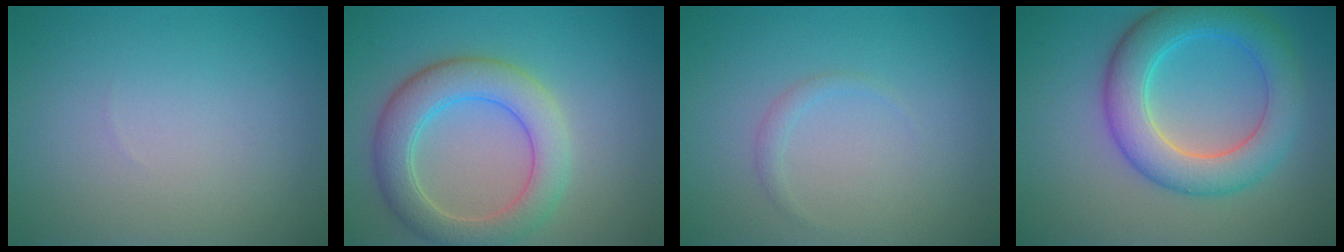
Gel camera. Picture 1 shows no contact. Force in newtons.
{"total": 5.8, "press": 5.7, "slide": 0.7}
{"total": 0.8, "press": 0.8, "slide": 0.1}
{"total": 6.7, "press": 6.7, "slide": 0.3}